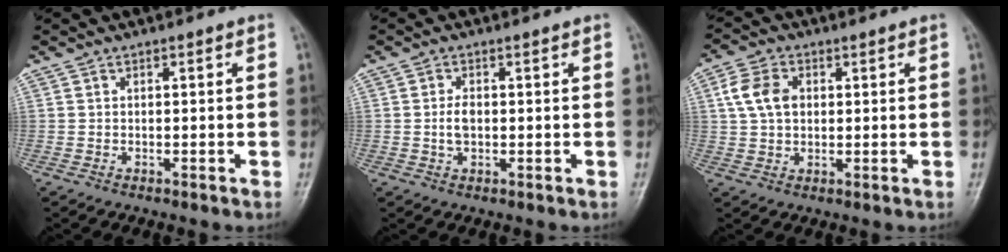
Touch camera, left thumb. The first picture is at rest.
{"total": 2.4, "force": [0.0, 1.4, 1.9], "torque": [-0.036, 0.003, 0.000]}
{"total": 6.6, "force": [1.6, 4.6, 4.5], "torque": [-0.082, 0.006, 0.027]}